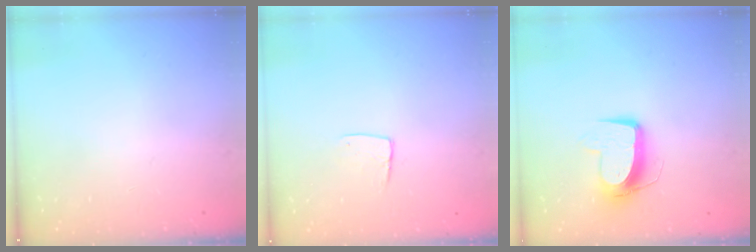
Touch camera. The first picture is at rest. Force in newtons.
{"total": 5.9, "press": 5.9, "slide": 0.4}
{"total": 10.8, "press": 10.8, "slide": 0.7}